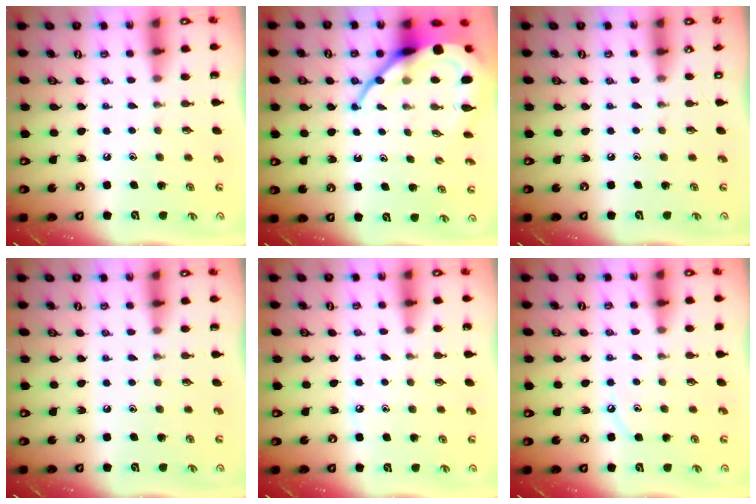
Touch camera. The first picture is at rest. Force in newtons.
{"total": 12.9, "press": 12.8, "slide": 1.1}
{"total": 0.0}
{"total": 0.0}
{"total": 5.2, "press": 5.2, "slide": 0.6}
{"total": 3.9, "press": 3.9, "slide": 0.4}